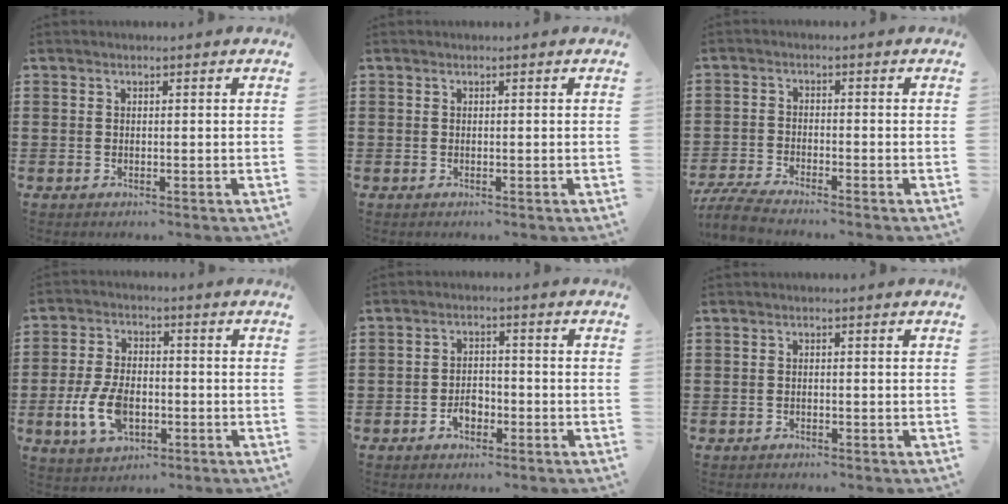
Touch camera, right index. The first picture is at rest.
{"total": 0.0}
{"total": 4.3, "force": [-4.1, -0.1, 1.3], "torque": [-0.043, -0.015, -0.086]}
{"total": 8.8, "force": [-2.6, 5.3, 6.6], "torque": [-0.160, -0.003, -0.050]}
{"total": 3.0, "force": [-1.6, 1.9, 1.8], "torque": [-0.036, 0.002, -0.030]}
{"total": 0.5, "force": [-0.5, 0.1, 0.1], "torque": [-0.004, -0.003, -0.010]}